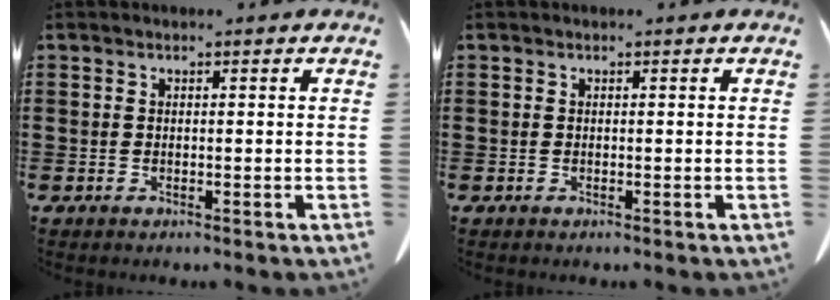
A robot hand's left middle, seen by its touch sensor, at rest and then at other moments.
{"total": 0.0}